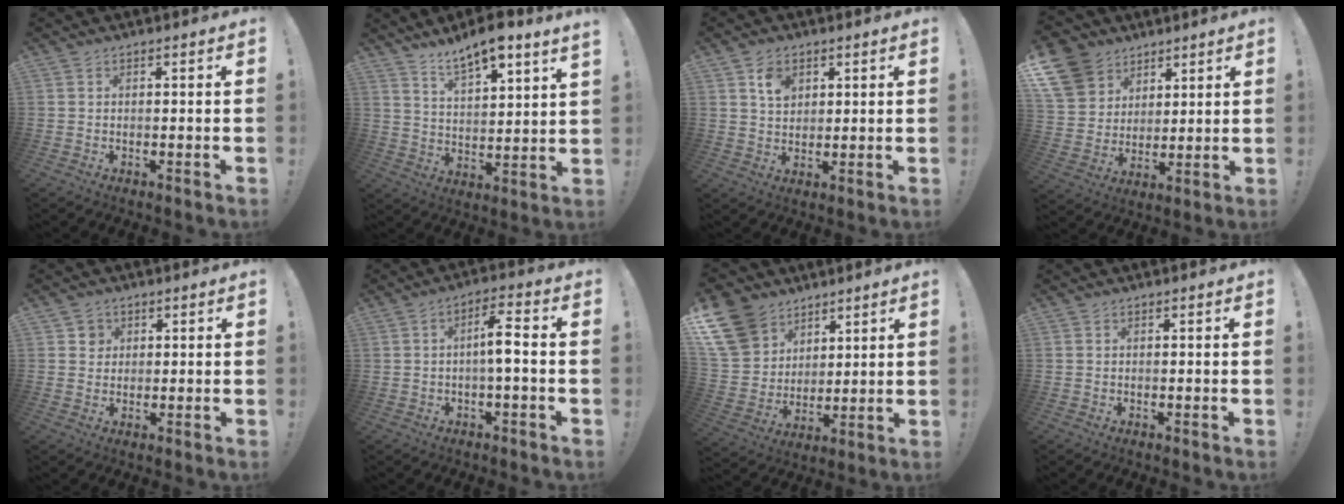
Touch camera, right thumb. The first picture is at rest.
{"total": 9.4, "force": [7.9, 0.9, 5.1], "torque": [-0.089, -0.052, 0.135]}
{"total": 5.9, "force": [3.0, 4.4, 2.6], "torque": [-0.022, -0.013, 0.052]}
{"total": 14.0, "force": [7.5, 10.7, 5.1], "torque": [-0.077, -0.044, 0.151]}
{"total": 3.1, "force": [1.0, 2.9, 0.6], "torque": [0.005, -0.004, 0.015]}
{"total": 7.2, "force": [-0.4, 1.7, 7.0], "torque": [-0.107, 0.004, -0.013]}
{"total": 15.9, "force": [8.5, 11.8, 6.4], "torque": [-0.110, -0.052, 0.175]}
{"total": 0.0}